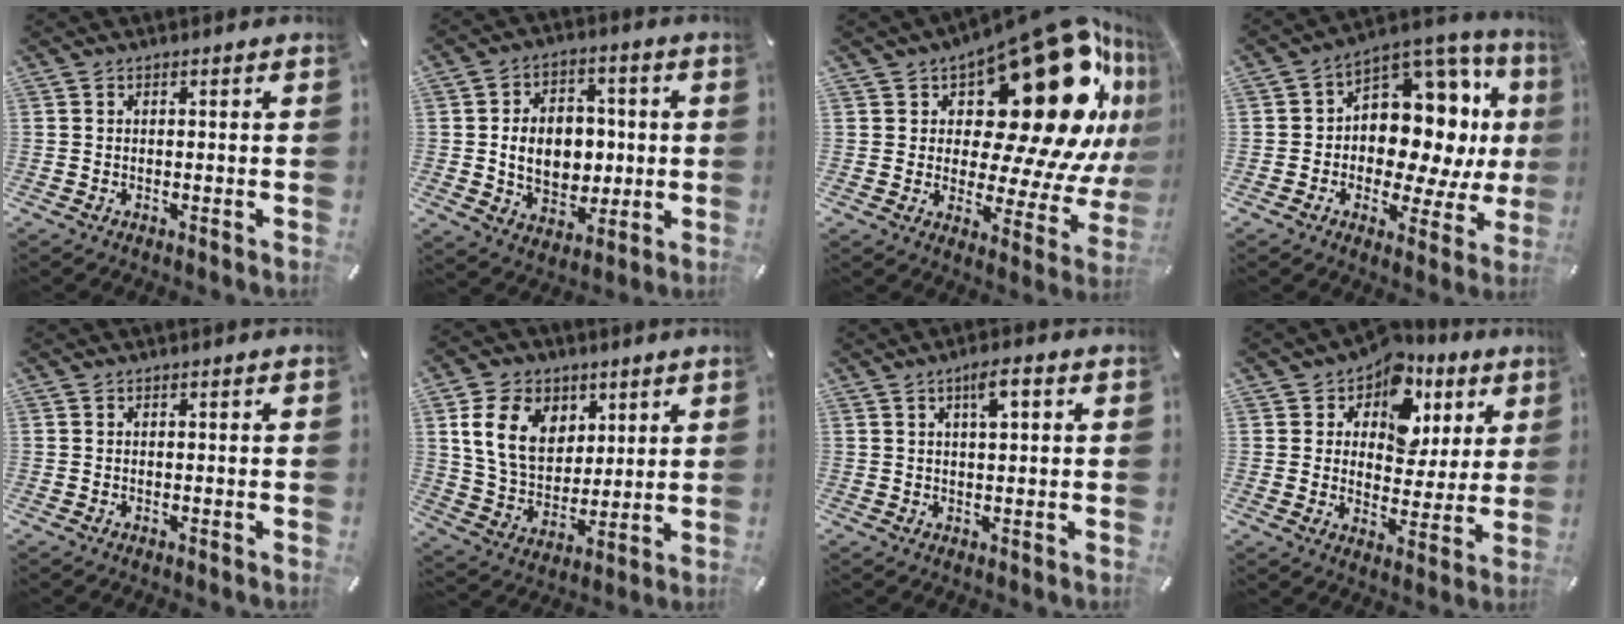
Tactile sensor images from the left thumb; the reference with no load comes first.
{"total": 11.7, "force": [-0.2, 9.2, 7.2], "torque": [-0.110, 0.011, 0.000]}
{"total": 30.3, "force": [12.6, 13.9, 23.8], "torque": [-0.309, -0.118, 0.224]}
{"total": 14.5, "force": [2.7, 10.8, 9.4], "torque": [-0.120, -0.050, 0.049]}
{"total": 0.0}
{"total": 14.3, "force": [5.3, 11.1, 7.3], "torque": [-0.144, -0.009, 0.102]}
{"total": 4.5, "force": [1.8, 1.6, 3.8], "torque": [-0.064, 0.001, 0.026]}
{"total": 10.3, "force": [5.1, 7.8, 4.4], "torque": [-0.068, -0.032, 0.089]}